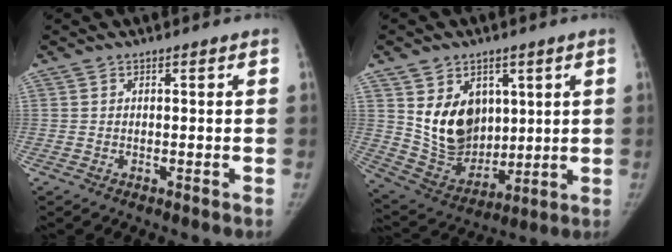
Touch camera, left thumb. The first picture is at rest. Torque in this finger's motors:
{"motor_torque": [-0.02, 0.29, 0.07, -0.05, 0.05]}